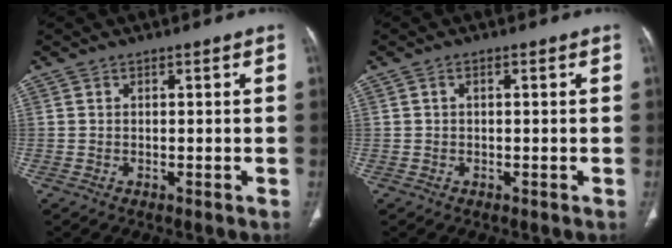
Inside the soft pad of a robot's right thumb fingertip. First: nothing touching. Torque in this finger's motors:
{"motor_torque": [-0.40, -0.12, -0.48, 0.13, 0.08]}